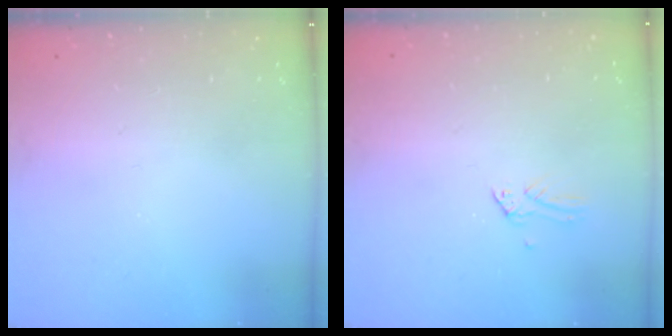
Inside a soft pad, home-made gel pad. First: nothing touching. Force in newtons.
{"total": 0.0}